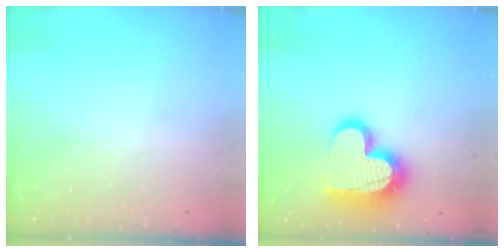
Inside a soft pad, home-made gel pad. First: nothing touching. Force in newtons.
{"total": 18.9, "press": 18.9, "slide": 1.4}